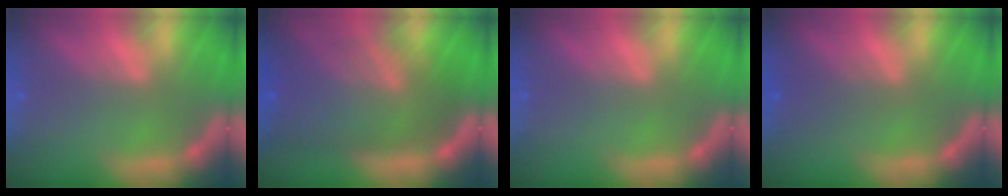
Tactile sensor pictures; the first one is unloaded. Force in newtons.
{"total": 10.0}
{"total": 0.0}
{"total": 2.0}